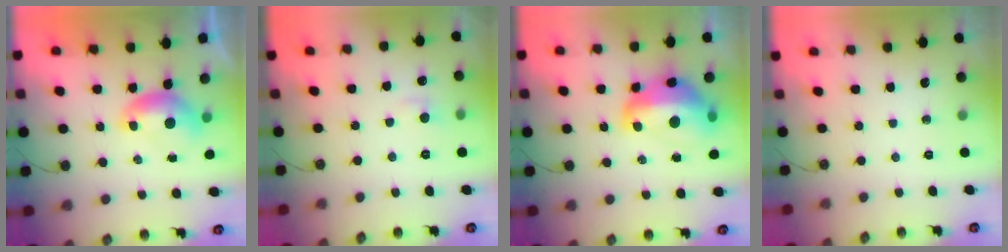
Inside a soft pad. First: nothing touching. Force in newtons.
{"total": 0.7, "press": 0.3, "slide": 0.7}
{"total": 11.5, "press": 11.4, "slide": 1.4}
{"total": 0.0}